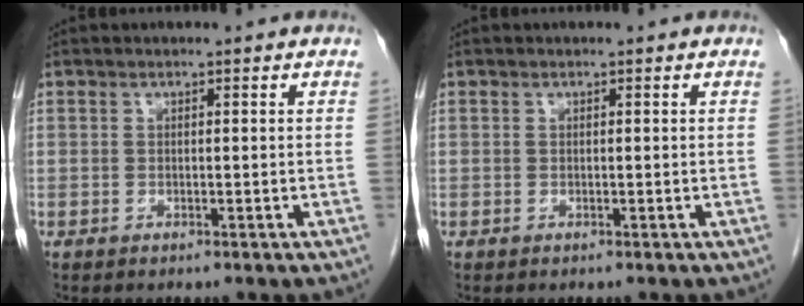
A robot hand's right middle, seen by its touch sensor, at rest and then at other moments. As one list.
[{"total": 0.0}]